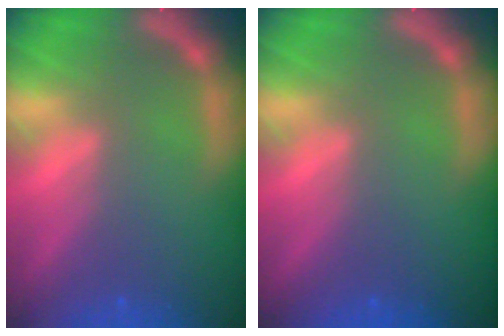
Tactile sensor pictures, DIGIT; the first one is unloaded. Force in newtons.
{"total": 0.0}